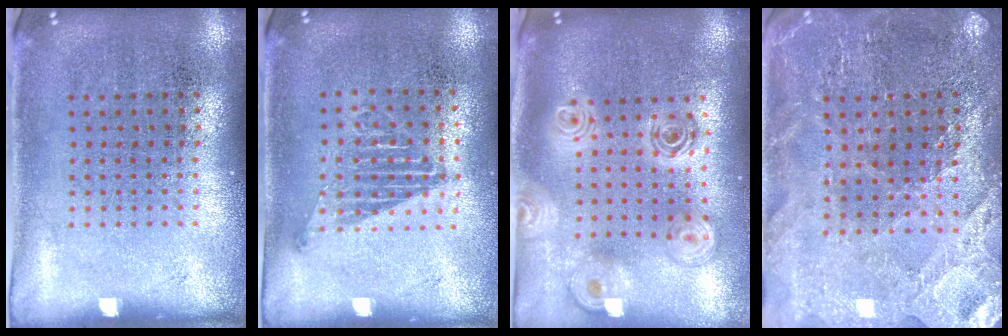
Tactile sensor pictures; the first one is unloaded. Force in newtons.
{"total": 1.1, "press": 1.0, "slide": 0.6}
{"total": 2.4, "press": 1.9, "slide": 1.6}
{"total": 2.4, "press": 2.3, "slide": 0.2}